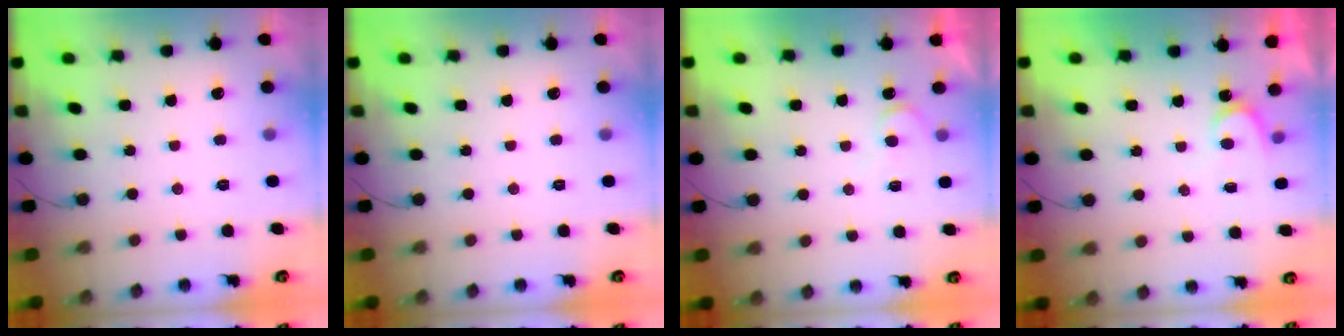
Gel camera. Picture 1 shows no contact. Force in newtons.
{"total": 0.0}
{"total": 4.6, "press": 4.6, "slide": 0.4}
{"total": 4.7, "press": 4.7, "slide": 0.2}